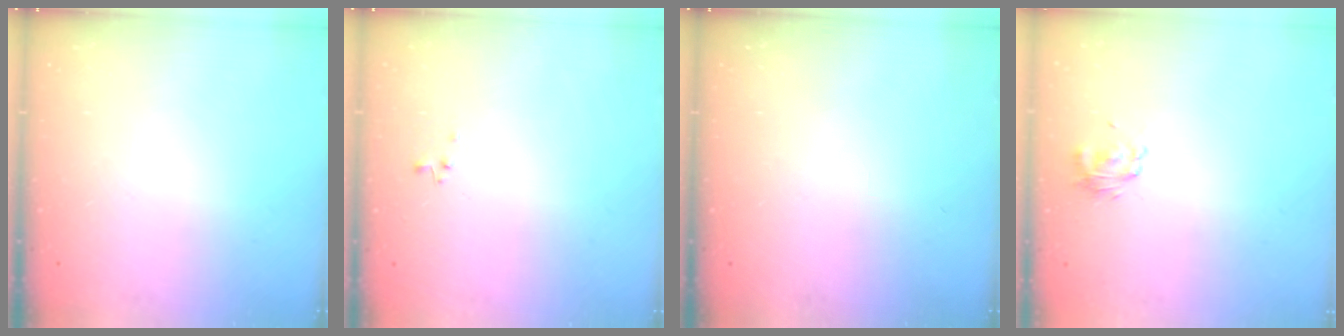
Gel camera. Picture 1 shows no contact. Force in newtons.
{"total": 1.0, "press": 0.9, "slide": 0.4}
{"total": 0.0}
{"total": 2.9, "press": 2.8, "slide": 0.7}